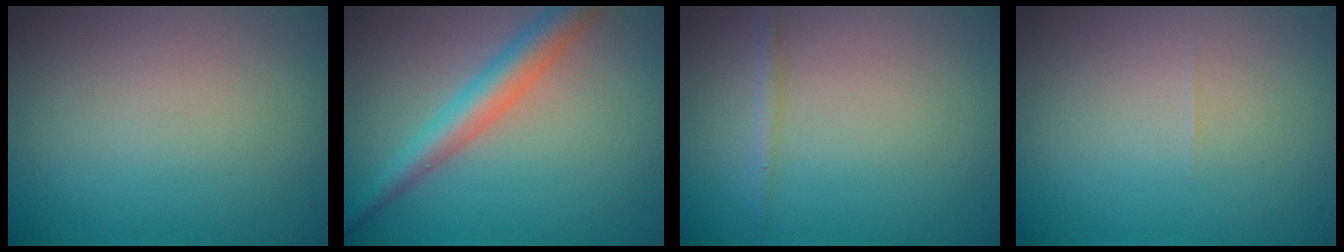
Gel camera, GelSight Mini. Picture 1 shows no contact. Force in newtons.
{"total": 4.0, "press": 4.0, "slide": 0.1}
{"total": 0.9, "press": 0.9, "slide": 0.1}
{"total": 0.0}